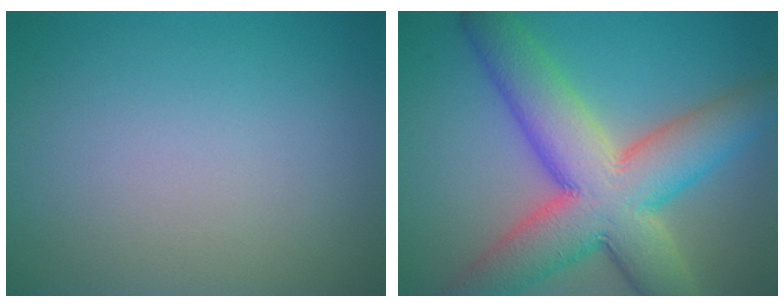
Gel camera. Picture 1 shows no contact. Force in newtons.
{"total": 11.7, "press": 11.7, "slide": 0.4}